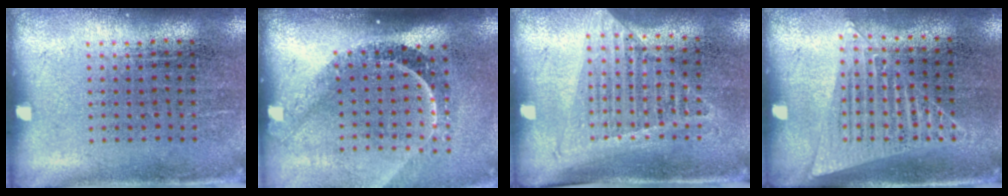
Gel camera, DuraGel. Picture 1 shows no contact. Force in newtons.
{"total": 2.3, "press": 1.7, "slide": 1.6}
{"total": 1.3, "press": 1.2, "slide": 0.6}
{"total": 1.3, "press": 1.2, "slide": 0.4}